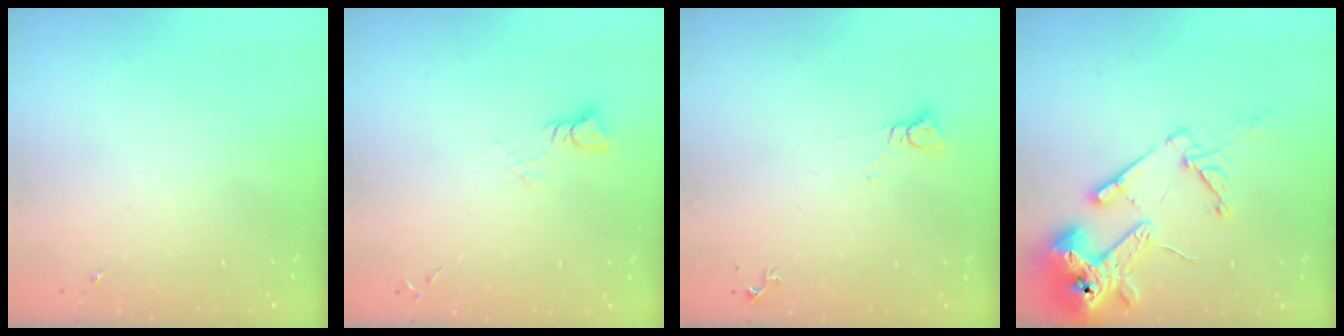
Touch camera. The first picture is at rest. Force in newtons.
{"total": 3.5, "press": 3.5, "slide": 0.3}
{"total": 2.2, "press": 2.2, "slide": 0.1}
{"total": 17.2, "press": 17.1, "slide": 2.1}